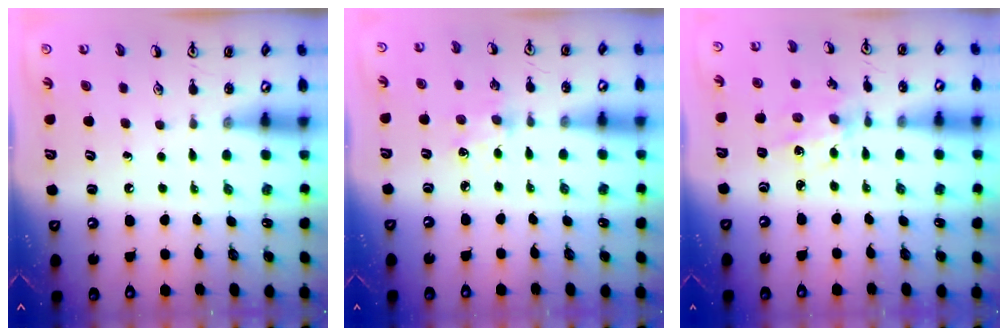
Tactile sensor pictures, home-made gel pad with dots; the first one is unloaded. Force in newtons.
{"total": 6.8, "press": 6.8, "slide": 0.7}
{"total": 3.4, "press": 3.3, "slide": 0.9}